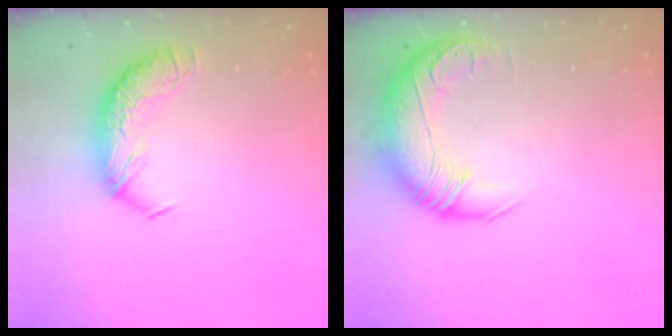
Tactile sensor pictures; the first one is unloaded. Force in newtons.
{"total": 2.9, "press": 1.1, "slide": 2.6}